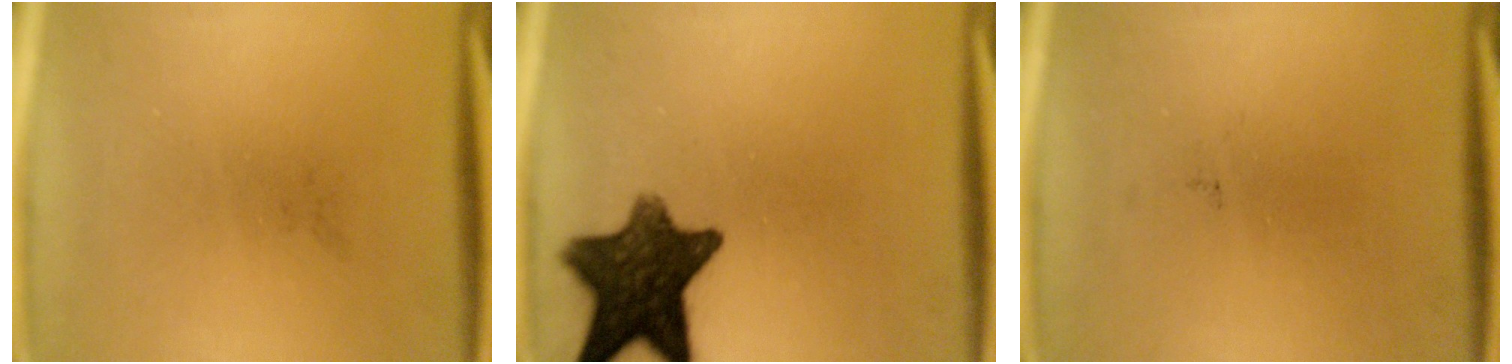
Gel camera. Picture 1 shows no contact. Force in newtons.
{"total": 12.4}
{"total": 0.0}